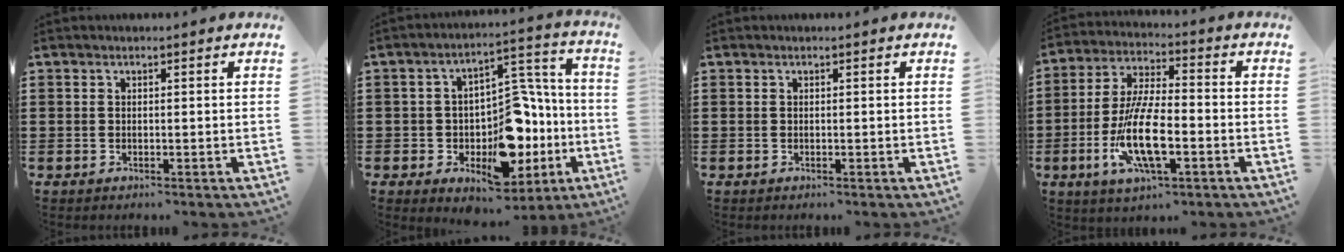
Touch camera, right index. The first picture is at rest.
{"total": 10.4, "force": [-2.7, 7.5, 6.7], "torque": [-0.091, 0.002, -0.038]}
{"total": 0.0}
{"total": 11.6, "force": [-3.6, 4.0, 10.3], "torque": [-0.226, -0.009, -0.069]}